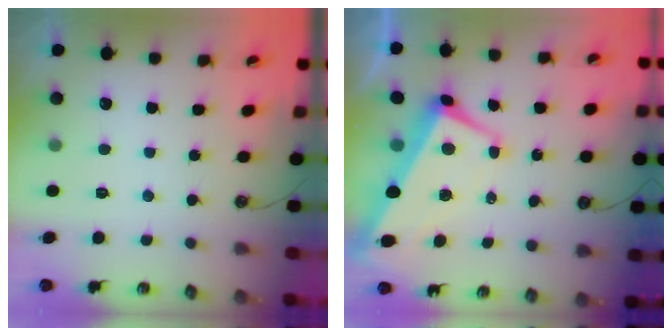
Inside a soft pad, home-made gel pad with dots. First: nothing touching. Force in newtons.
{"total": 1.7, "press": 1.1, "slide": 1.3}